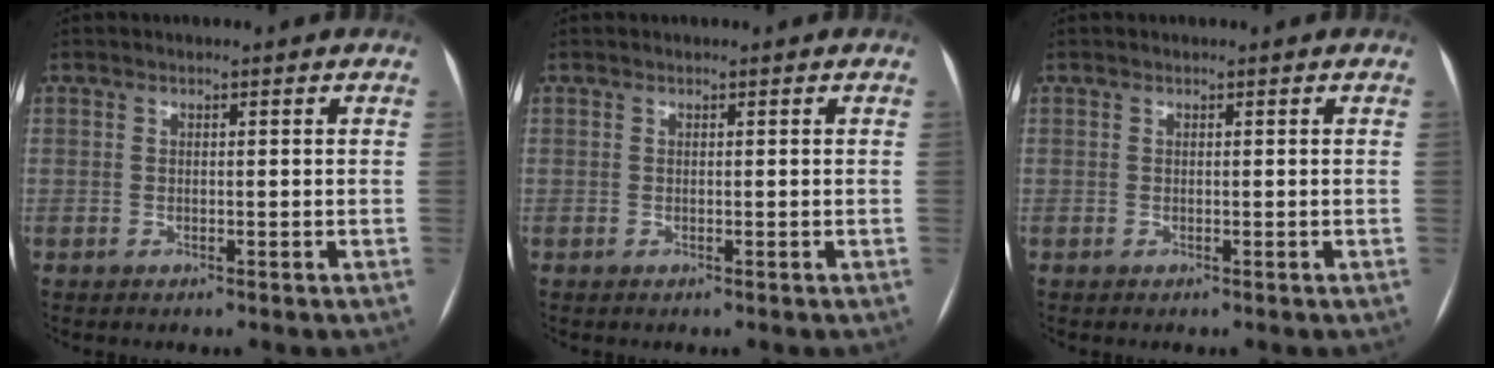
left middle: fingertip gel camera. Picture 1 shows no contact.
{"total": 0.0}
{"total": 0.0}